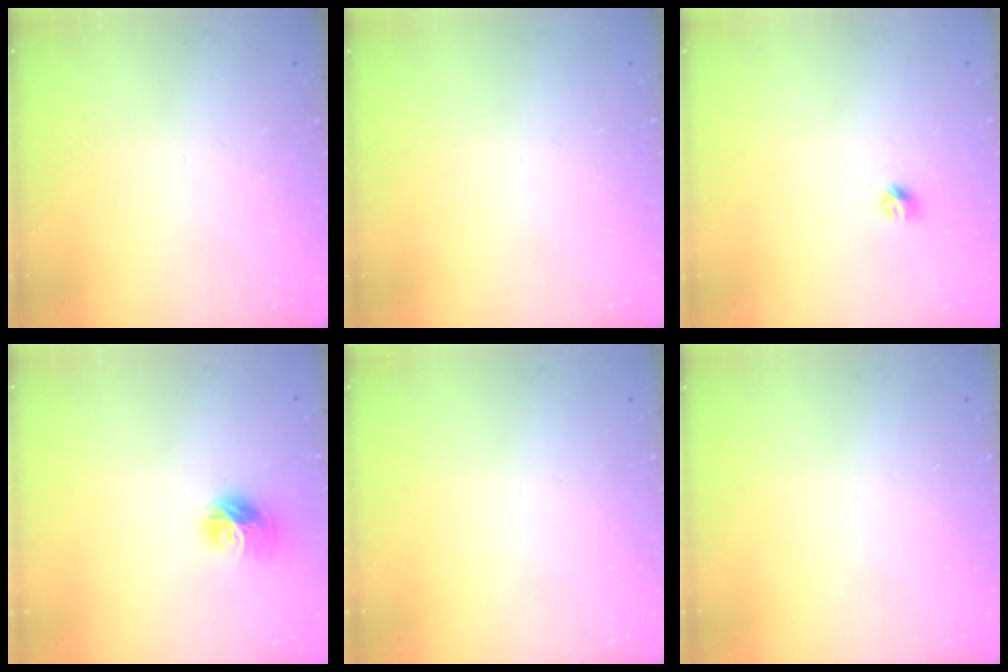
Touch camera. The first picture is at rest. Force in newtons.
{"total": 0.0}
{"total": 4.1, "press": 4.0, "slide": 0.6}
{"total": 10.0, "press": 9.9, "slide": 1.2}
{"total": 0.0}
{"total": 0.0}